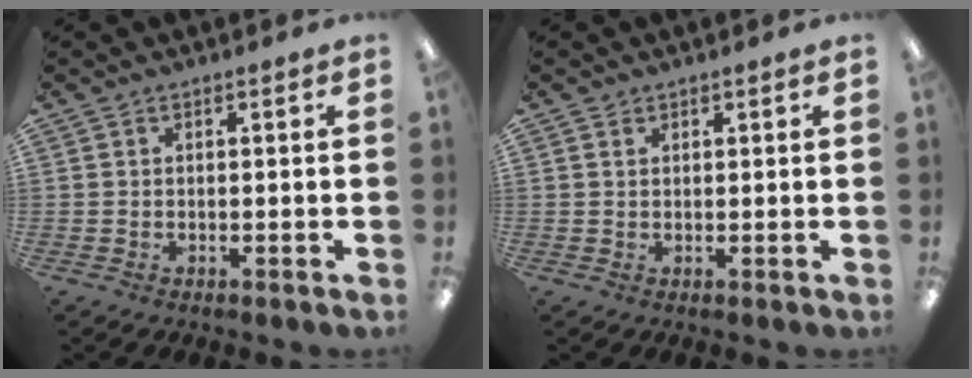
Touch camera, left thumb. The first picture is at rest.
{"total": 0.9, "force": [0.7, 0.6, 0.2], "torque": [-0.004, 0.001, 0.013]}